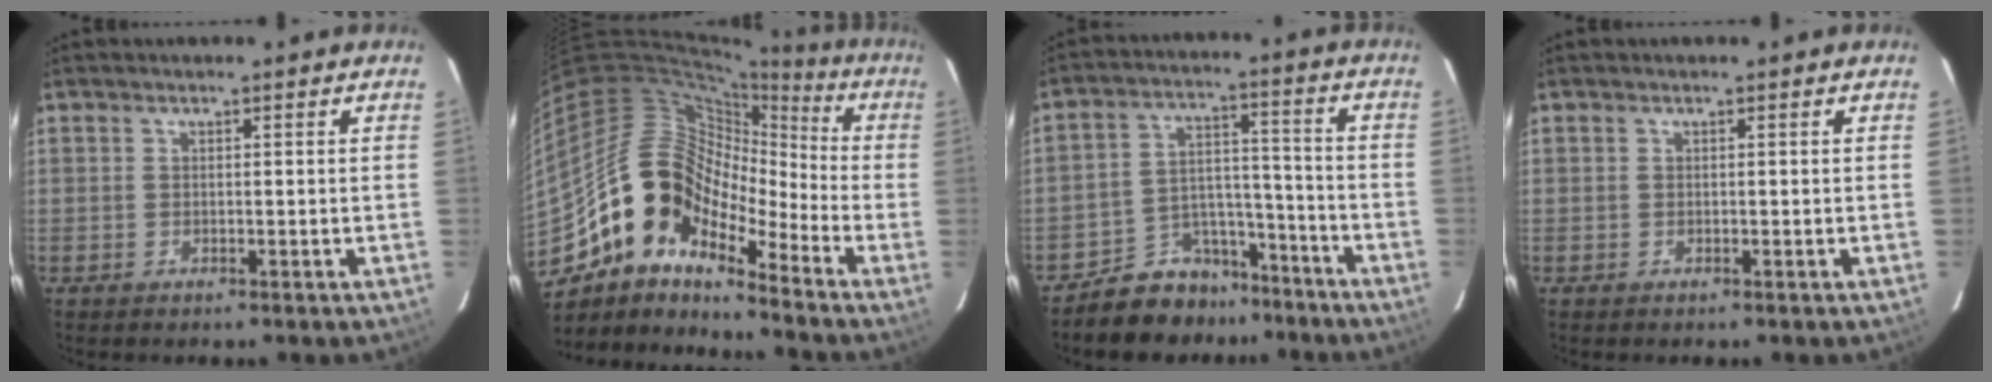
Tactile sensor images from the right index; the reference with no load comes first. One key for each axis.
{"total": 15.3, "fx": -9.4, "fy": 8.2, "fz": 8.9, "tx": -0.153, "ty": 0.010, "tz": -0.197}
{"total": 10.3, "fx": -8.5, "fy": 5.6, "fz": 1.5, "tx": -0.033, "ty": 0.050, "tz": -0.125}
{"total": 0.0}